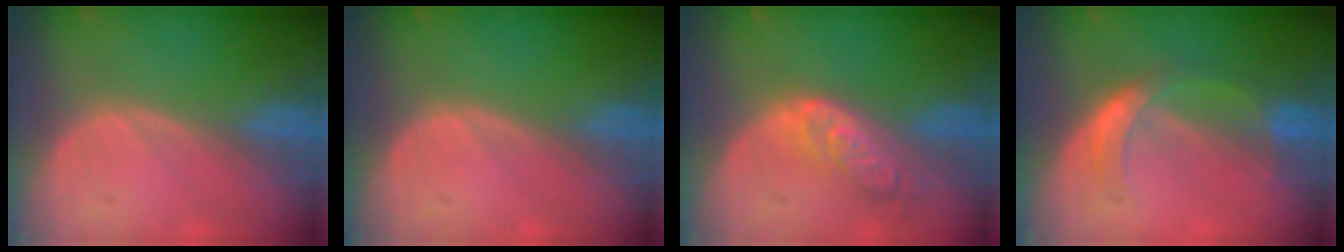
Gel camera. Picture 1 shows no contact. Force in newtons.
{"total": 0.0}
{"total": 6.2, "press": 5.6, "slide": 2.8}
{"total": 5.6, "press": 5.1, "slide": 2.4}